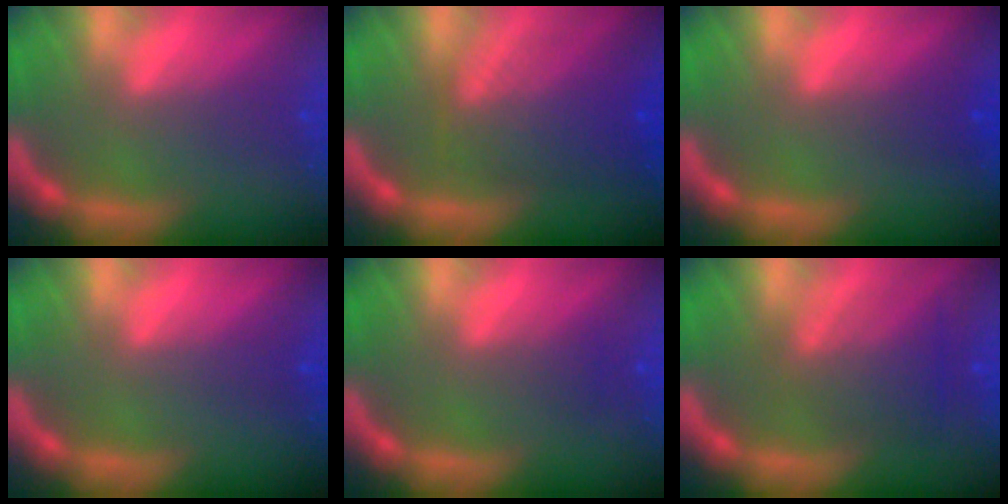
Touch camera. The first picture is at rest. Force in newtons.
{"total": 6.6}
{"total": 1.5}
{"total": 0.0}
{"total": 1.0}
{"total": 4.5}